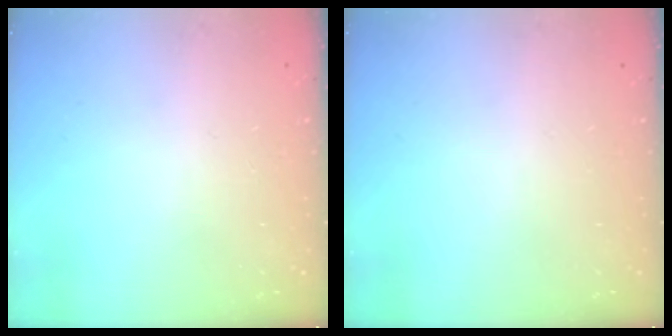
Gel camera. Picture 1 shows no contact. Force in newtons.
{"total": 0.0}